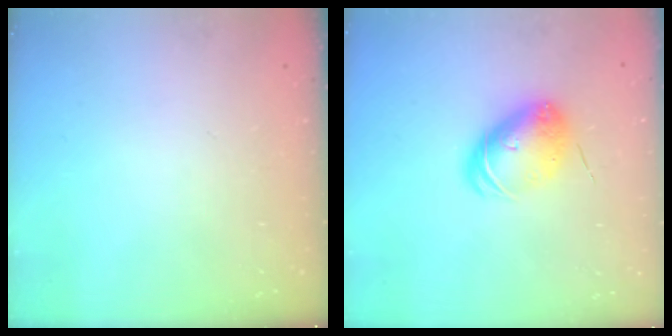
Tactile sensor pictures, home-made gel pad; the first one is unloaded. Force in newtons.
{"total": 8.7, "press": 8.6, "slide": 1.1}